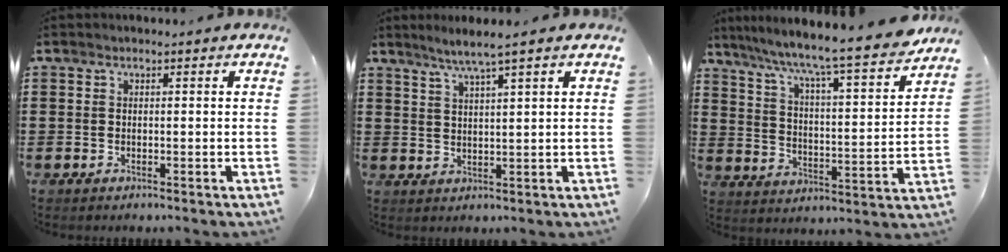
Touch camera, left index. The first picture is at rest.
{"total": 3.9, "force": [2.8, -0.5, 2.6], "torque": [-0.057, -0.004, 0.047]}
{"total": 7.1, "force": [6.2, -0.5, 3.5], "torque": [-0.087, -0.056, 0.092]}